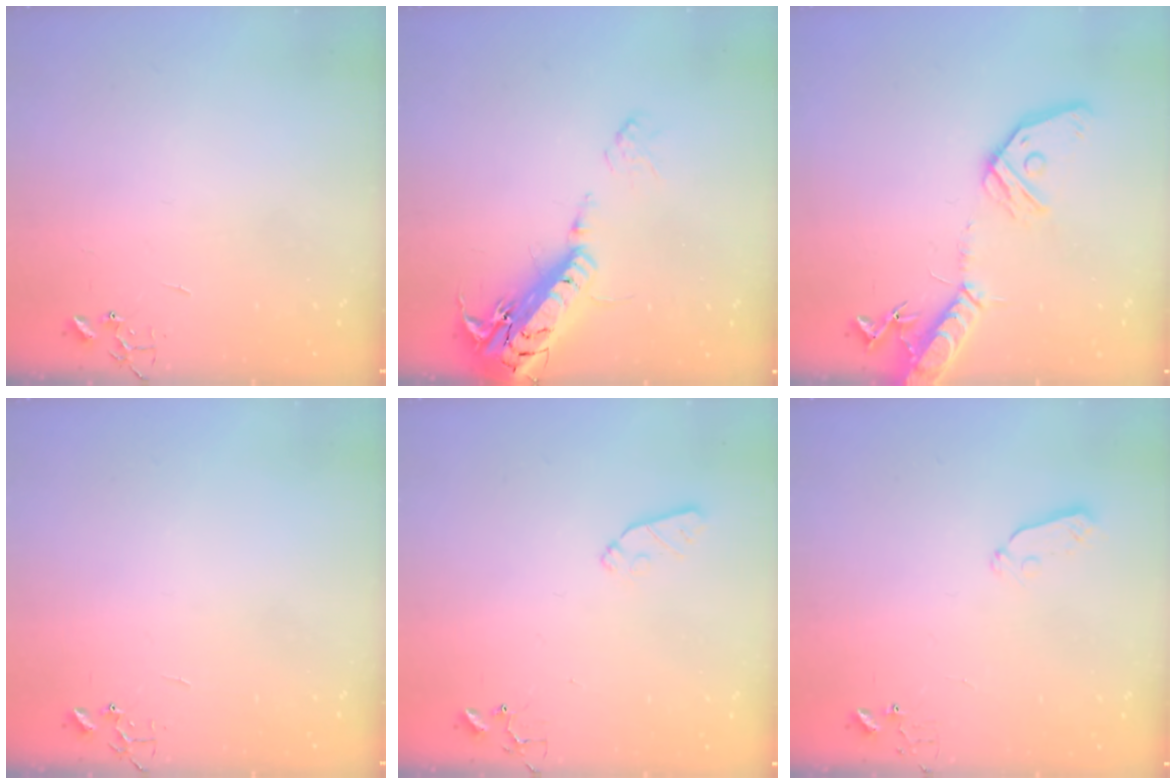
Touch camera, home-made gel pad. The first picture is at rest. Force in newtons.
{"total": 22.4, "press": 22.0, "slide": 4.3}
{"total": 16.6, "press": 16.2, "slide": 3.2}
{"total": 0.0}
{"total": 6.2, "press": 6.2, "slide": 0.9}
{"total": 3.9, "press": 3.8, "slide": 0.6}